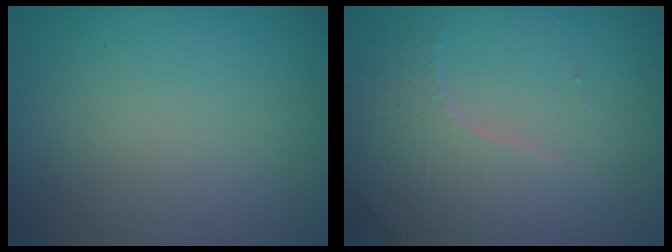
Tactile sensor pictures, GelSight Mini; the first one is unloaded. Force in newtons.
{"total": 3.3, "press": 3.2, "slide": 0.9}